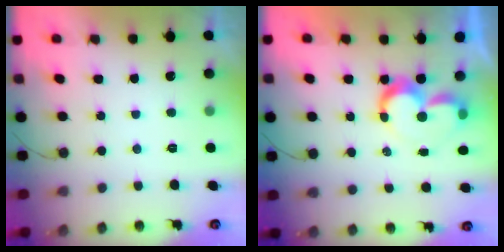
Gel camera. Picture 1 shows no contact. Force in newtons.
{"total": 9.0, "press": 9.0, "slide": 0.9}